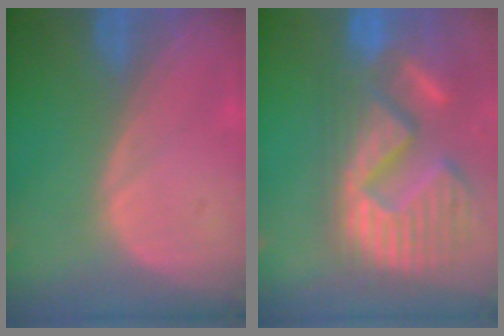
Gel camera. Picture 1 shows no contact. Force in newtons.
{"total": 15.2, "press": 12.6, "slide": 8.4}